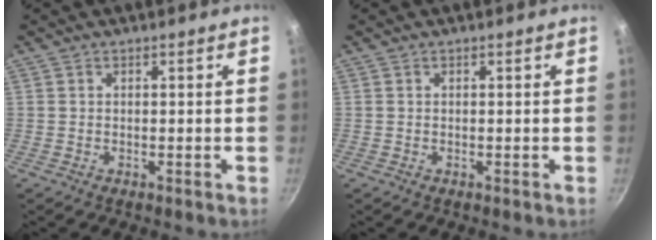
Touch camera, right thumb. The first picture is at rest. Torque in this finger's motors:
{"motor_torque": [-0.36, -0.03, 0.11, 0.11, 0.00]}